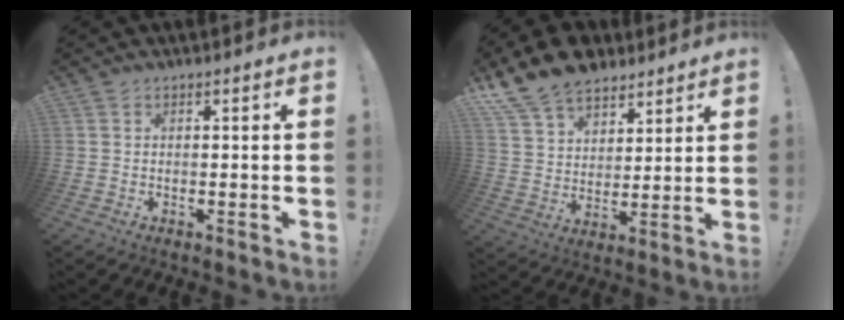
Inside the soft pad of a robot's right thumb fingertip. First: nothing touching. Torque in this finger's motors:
{"motor_torque": [0.22, 0.34, 0.75, 0.71, 0.20]}